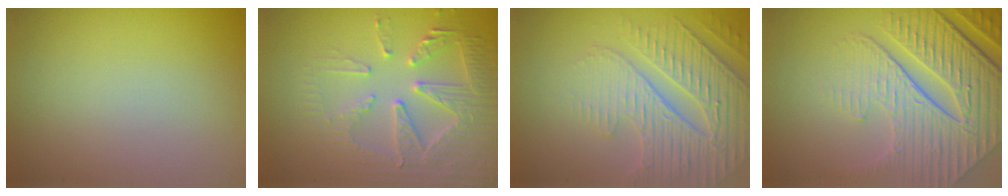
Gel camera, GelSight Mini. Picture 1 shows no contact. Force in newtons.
{"total": 4.5, "press": 4.5, "slide": 0.3}
{"total": 4.8, "press": 4.4, "slide": 1.9}
{"total": 8.8, "press": 6.2, "slide": 6.2}